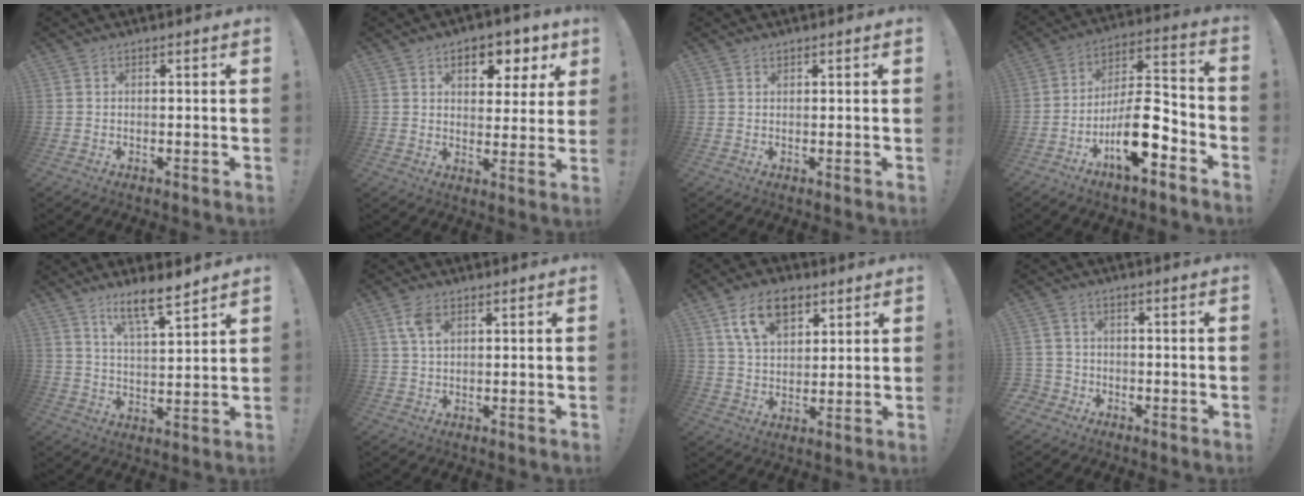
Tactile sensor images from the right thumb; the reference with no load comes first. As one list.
[{"total": 8.7, "force": [4.4, 5.4, 5.2], "torque": [-0.064, -0.021, 0.078]}, {"total": 0.8, "force": [0.7, 0.3, 0.1], "torque": [0.001, -0.002, 0.013]}, {"total": 15.9, "force": [-8.0, 5.9, 12.4], "torque": [-0.215, 0.050, -0.125]}, {"total": 9.9, "force": [7.4, 1.9, 6.4], "torque": [-0.106, -0.044, 0.127]}, {"total": 5.0, "force": [2.2, 2.7, 3.6], "torque": [-0.065, 0.000, 0.042]}, {"total": 12.9, "force": [7.0, 7.9, 7.4], "torque": [-0.119, -0.015, 0.131]}, {"total": 3.6, "force": [-1.4, 3.1, 1.0], "torque": [-0.032, 0.012, -0.024]}]